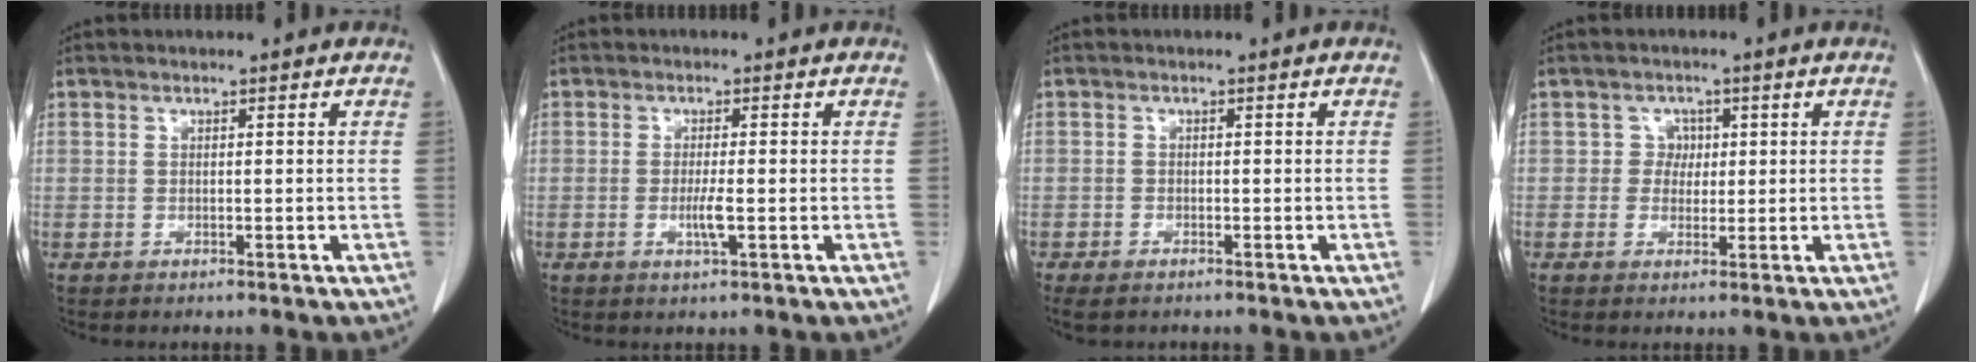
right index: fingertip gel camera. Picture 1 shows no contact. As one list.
[{"total": 3.1, "force": [-0.8, 0.5, 3.0], "torque": [-0.062, -0.003, -0.012]}, {"total": 3.9, "force": [-2.7, 2.0, 2.1], "torque": [-0.041, -0.009, -0.040]}, {"total": 2.8, "force": [0.4, 2.7, 0.7], "torque": [-0.005, 0.007, 0.006]}]